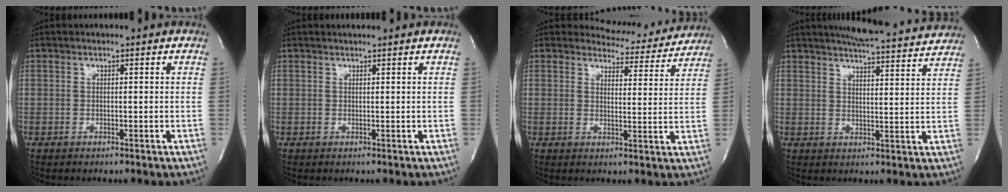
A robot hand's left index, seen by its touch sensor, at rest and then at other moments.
{"total": 1.1, "force": [1.1, -0.1, 0.2], "torque": [-0.003, 0.007, 0.021]}
{"total": 7.8, "force": [7.5, 1.8, -0.6], "torque": [0.014, -0.018, 0.083]}
{"total": 16.4, "force": [15.3, 1.8, 5.9], "torque": [-0.088, 0.000, 0.191]}